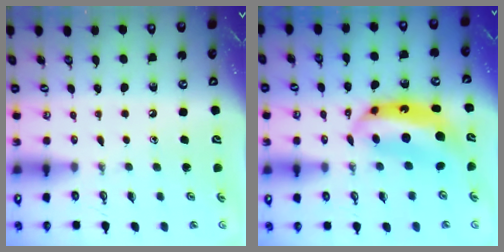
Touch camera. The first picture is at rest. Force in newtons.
{"total": 8.7, "press": 8.6, "slide": 0.9}